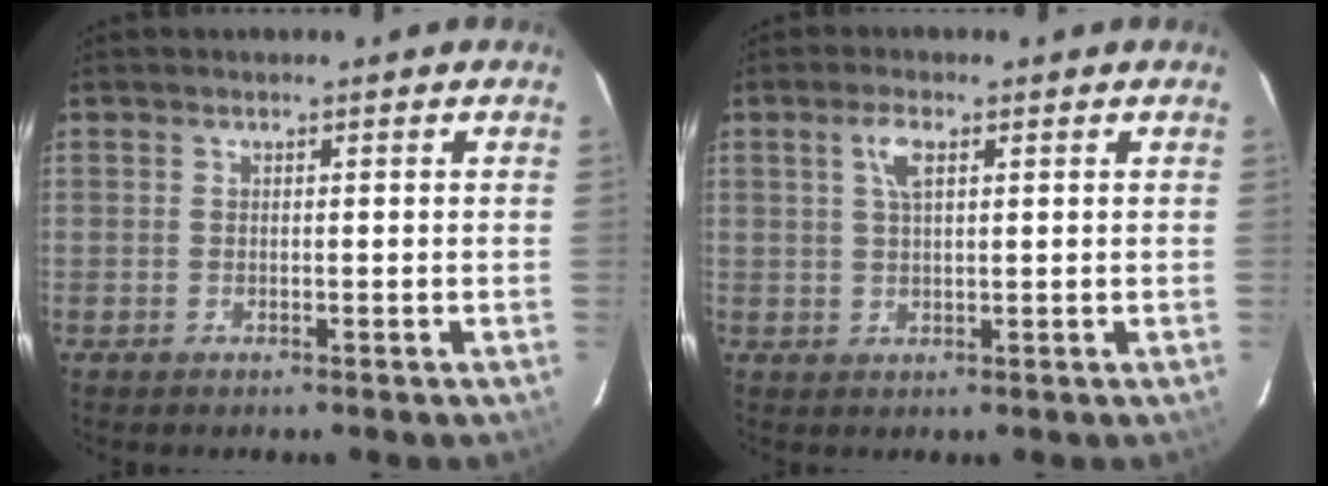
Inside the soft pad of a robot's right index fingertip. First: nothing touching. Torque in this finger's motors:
{"motor_torque": [0.02, -0.01, 0.09, 0.08]}